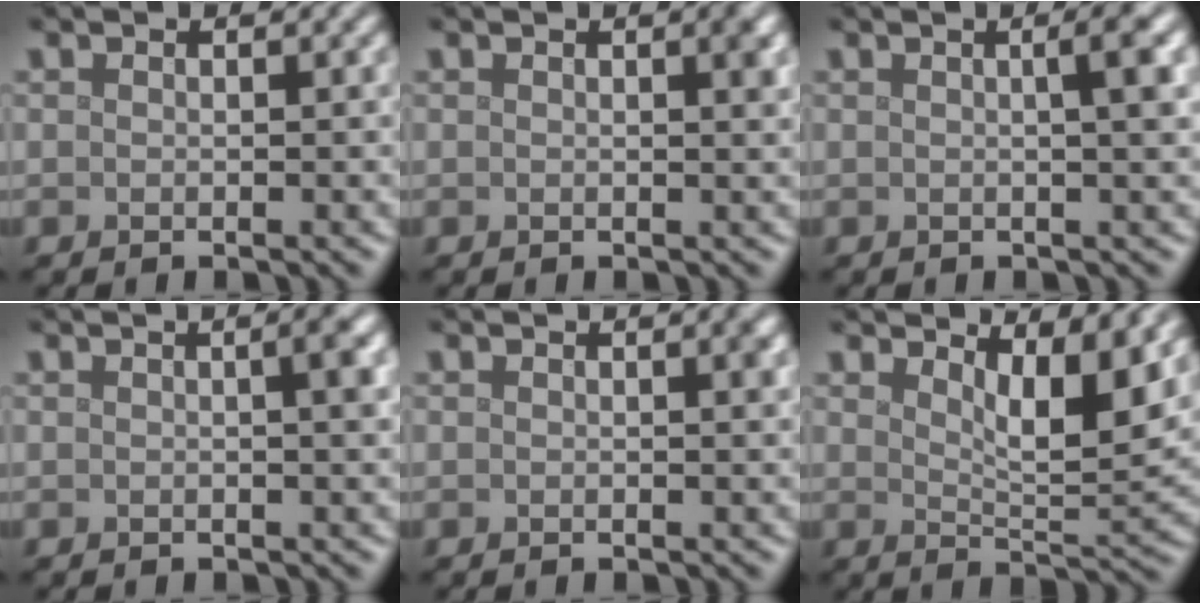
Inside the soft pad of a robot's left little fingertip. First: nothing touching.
{"total": 1.5, "force": [0.5, 0.3, 1.3], "torque": [-0.015, 0.003, 0.005]}
{"total": 3.7, "force": [0.6, 1.0, 3.5], "torque": [-0.033, 0.014, 0.001]}
{"total": 2.6, "force": [0.4, 0.6, 2.5], "torque": [-0.025, 0.010, 0.002]}
{"total": 0.9, "force": [0.3, 0.1, 0.9], "torque": [-0.011, 0.003, 0.003]}
{"total": 5.2, "force": [3.0, 1.5, 4.0], "torque": [-0.061, -0.010, 0.047]}